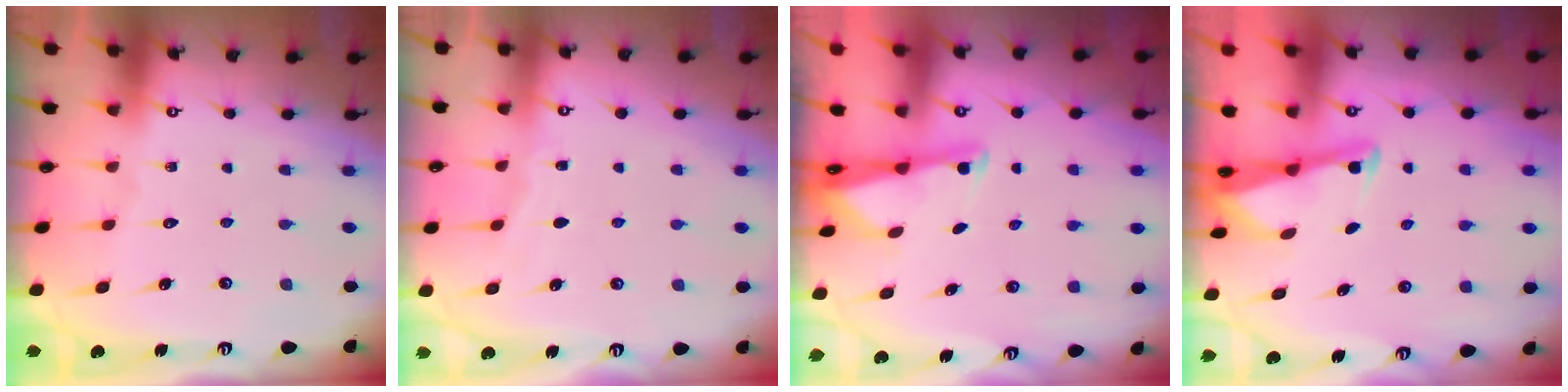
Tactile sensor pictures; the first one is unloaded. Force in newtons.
{"total": 2.9, "press": 2.9, "slide": 0.1}
{"total": 1.9, "press": 1.9, "slide": 0.4}
{"total": 2.9, "press": 2.9, "slide": 0.3}